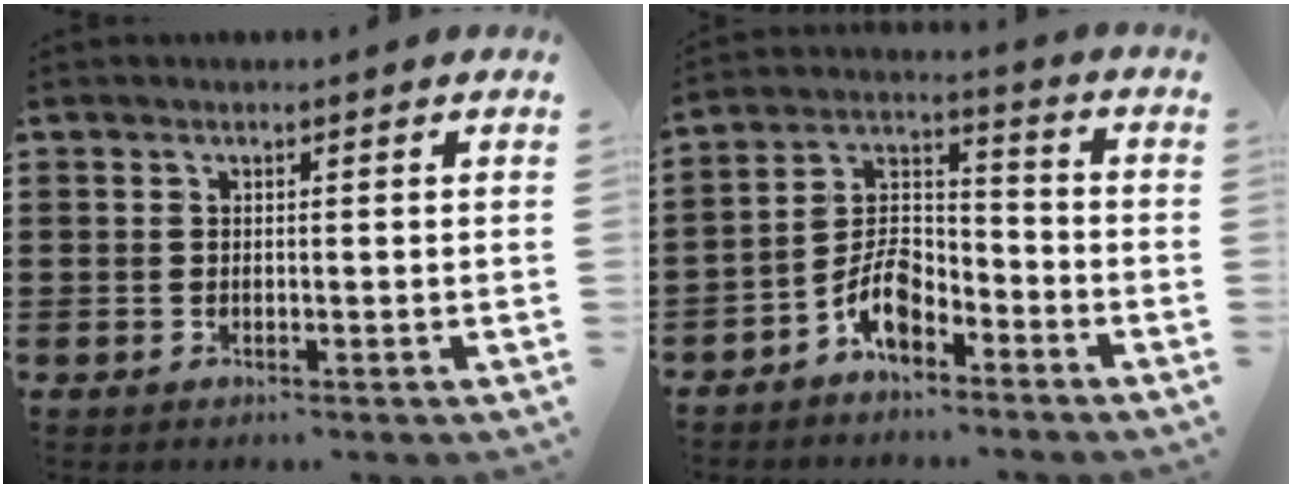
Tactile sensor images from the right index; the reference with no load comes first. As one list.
[{"total": 6.9, "force": [-4.6, 3.2, 4.0], "torque": [-0.090, 0.007, -0.091]}]